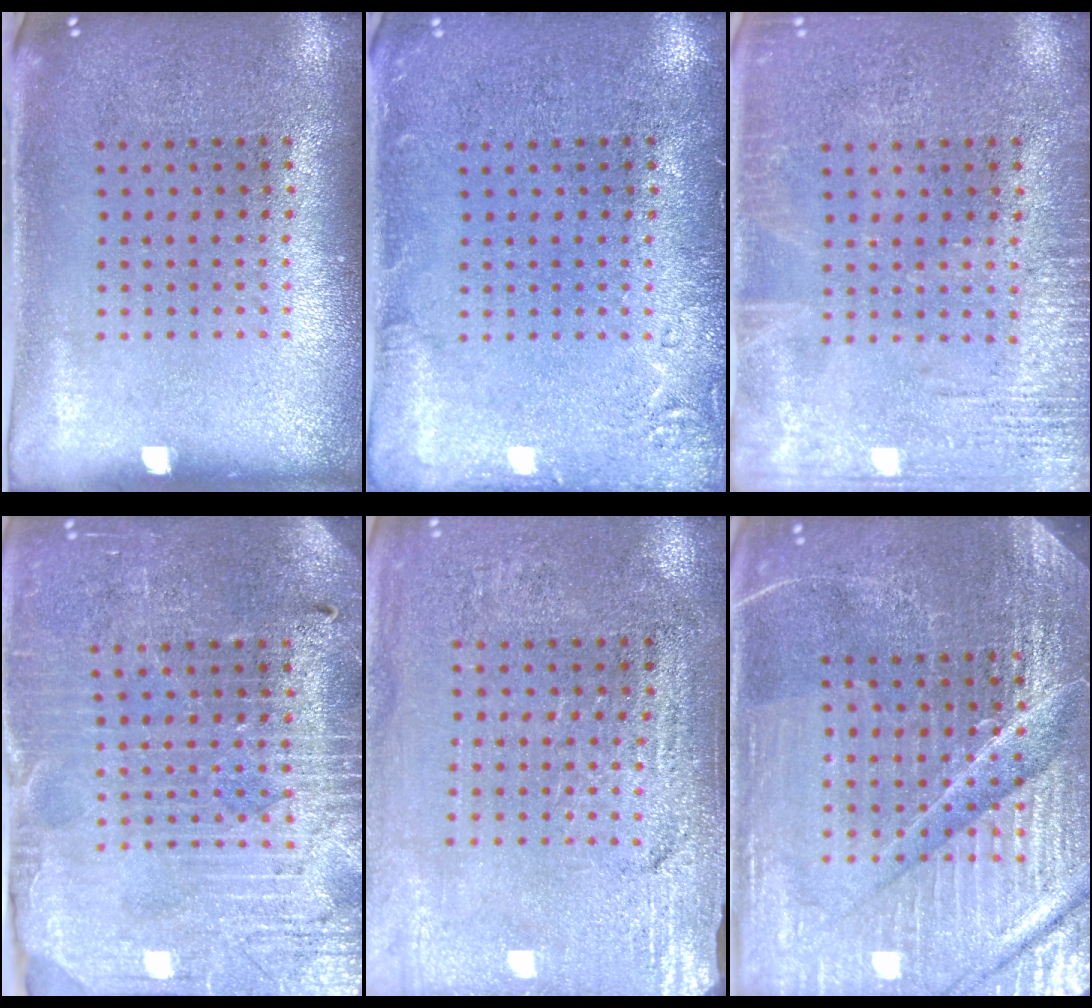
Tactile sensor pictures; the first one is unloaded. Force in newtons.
{"total": 1.9, "press": 1.8, "slide": 0.3}
{"total": 2.6, "press": 2.5, "slide": 0.3}
{"total": 3.9, "press": 3.7, "slide": 1.2}
{"total": 3.1, "press": 3.0, "slide": 0.3}
{"total": 5.7, "press": 5.2, "slide": 2.3}